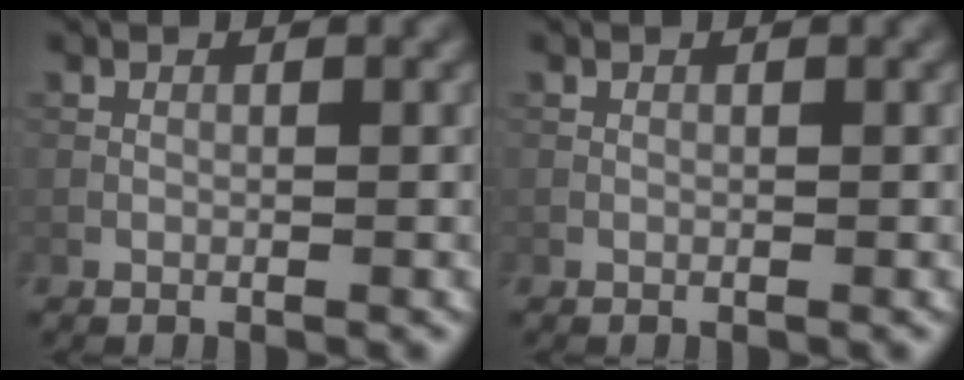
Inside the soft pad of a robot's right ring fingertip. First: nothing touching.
{"total": 0.0}